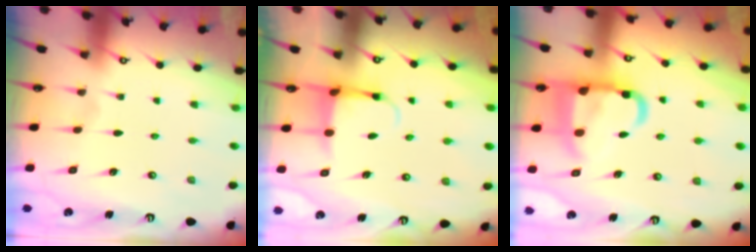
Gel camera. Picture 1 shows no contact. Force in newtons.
{"total": 3.8, "press": 3.6, "slide": 1.2}
{"total": 15.2, "press": 15.0, "slide": 1.8}